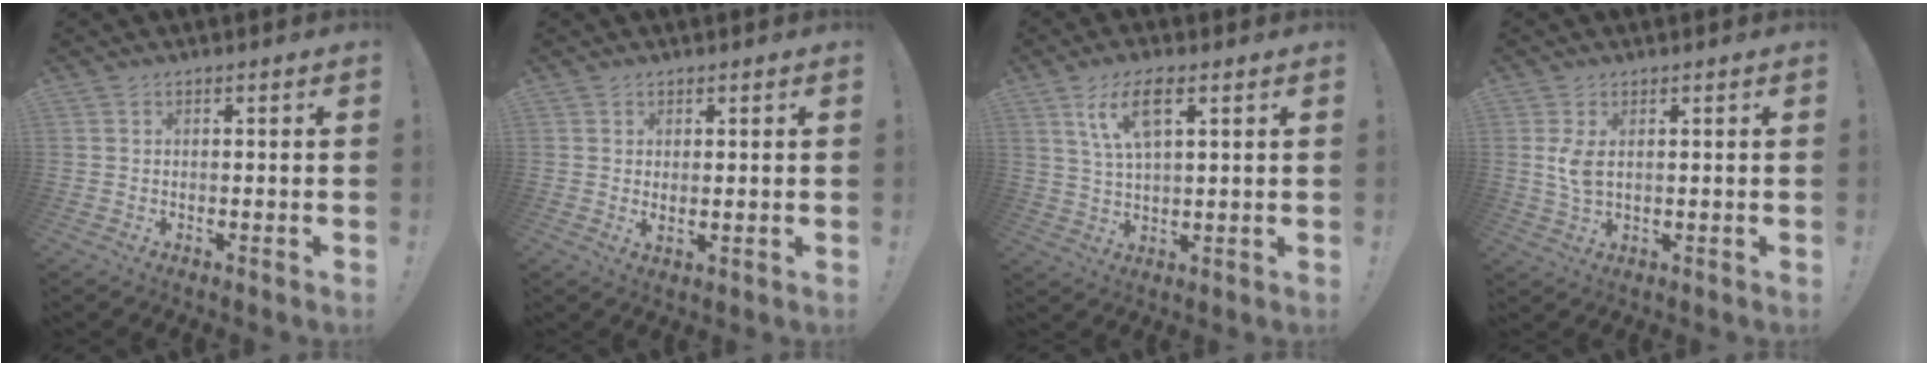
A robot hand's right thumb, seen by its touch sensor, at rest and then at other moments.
{"total": 2.0, "force": [1.5, 0.4, 1.3], "torque": [-0.018, -0.008, 0.024]}
{"total": 9.2, "force": [4.3, 3.2, 7.5], "torque": [-0.141, 0.001, 0.077]}
{"total": 5.0, "force": [1.0, 2.4, 4.3], "torque": [-0.078, -0.002, 0.015]}